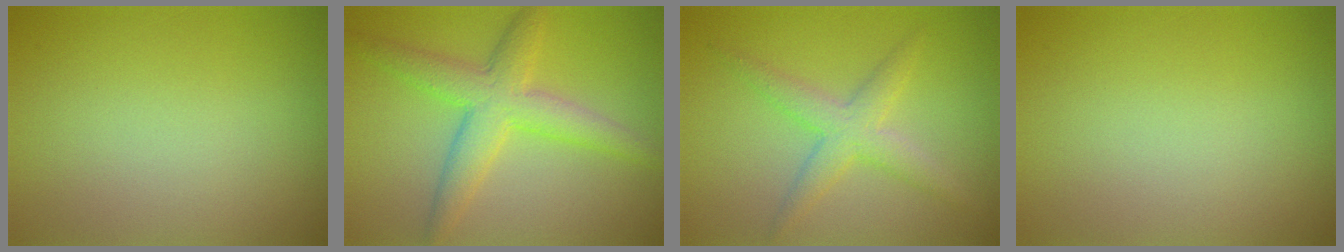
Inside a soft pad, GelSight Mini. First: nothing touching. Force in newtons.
{"total": 4.9, "press": 4.9, "slide": 0.1}
{"total": 3.0, "press": 3.0, "slide": 0.1}
{"total": 0.0}